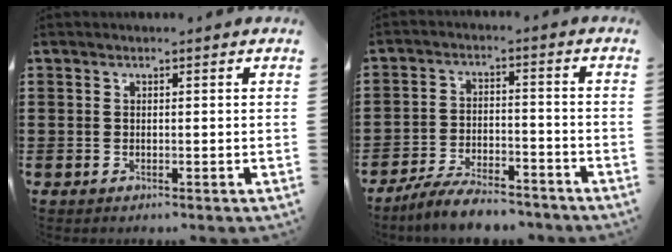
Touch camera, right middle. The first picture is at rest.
{"total": 6.4, "force": [-5.9, 1.0, 2.3], "torque": [-0.046, 0.003, -0.113]}